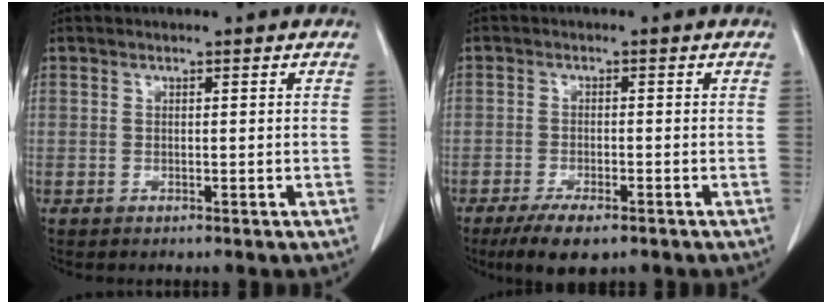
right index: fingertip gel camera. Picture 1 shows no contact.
{"total": 5.8, "force": [-4.0, 1.7, 3.8], "torque": [-0.066, -0.010, -0.065]}